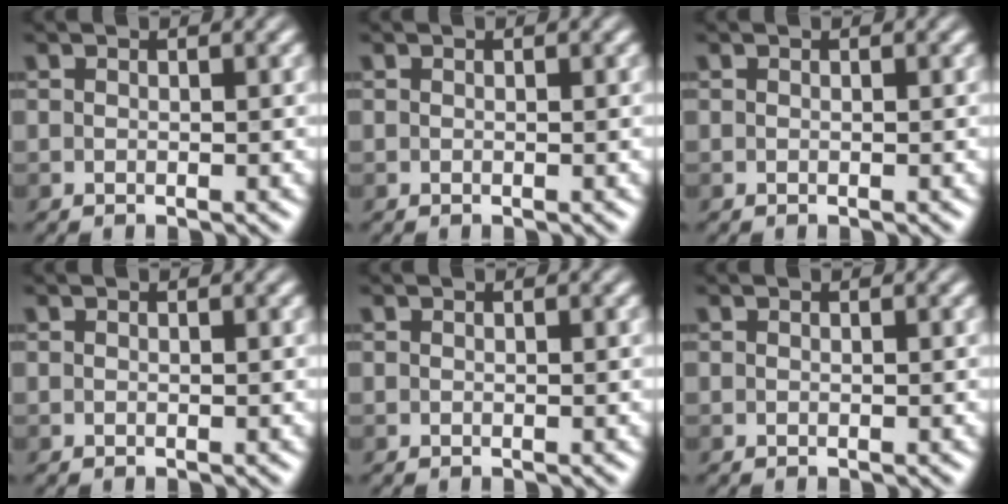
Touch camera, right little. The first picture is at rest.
{"total": 0.0}
{"total": 0.0}
{"total": 0.0}
{"total": 0.0}
{"total": 0.0}